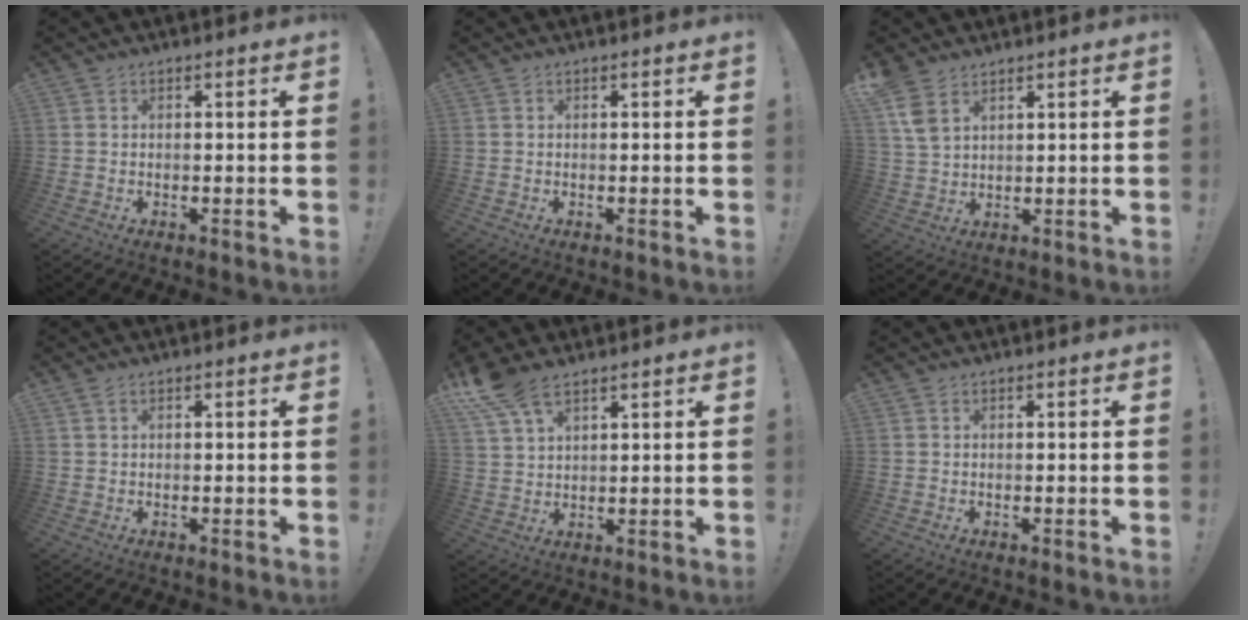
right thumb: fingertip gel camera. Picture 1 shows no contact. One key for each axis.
{"total": 0.0}
{"total": 7.1, "fx": 4.4, "fy": 3.7, "fz": 4.1, "tx": -0.081, "ty": -0.017, "tz": 0.085}
{"total": 1.2, "fx": 0.7, "fy": 0.6, "fz": 0.8, "tx": -0.014, "ty": 0.000, "tz": 0.011}
{"total": 8.6, "fx": 6.2, "fy": 3.5, "fz": 4.8, "tx": -0.091, "ty": -0.027, "tz": 0.121}
{"total": 0.0}